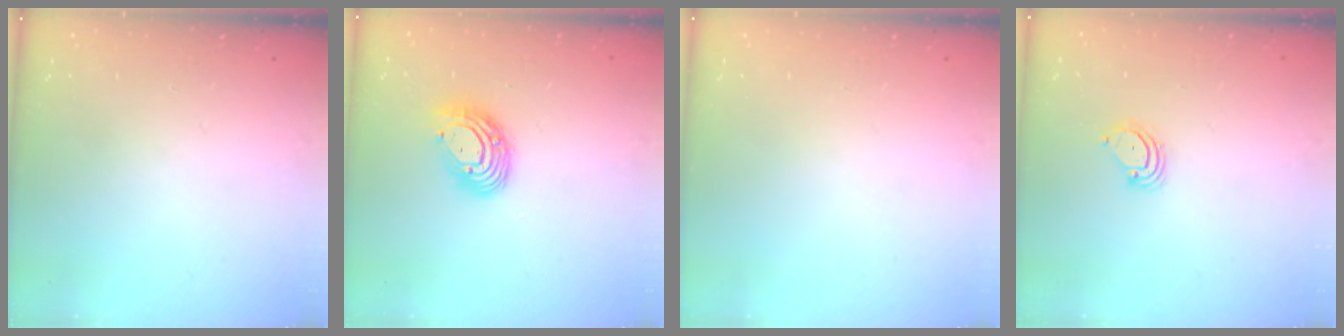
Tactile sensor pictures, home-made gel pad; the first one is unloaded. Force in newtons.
{"total": 11.1, "press": 11.0, "slide": 1.1}
{"total": 0.0}
{"total": 3.1, "press": 3.1, "slide": 0.3}